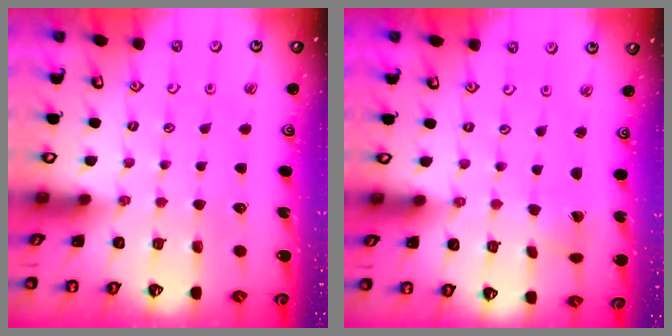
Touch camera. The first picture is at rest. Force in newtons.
{"total": 0.7, "press": 0.7, "slide": 0.0}